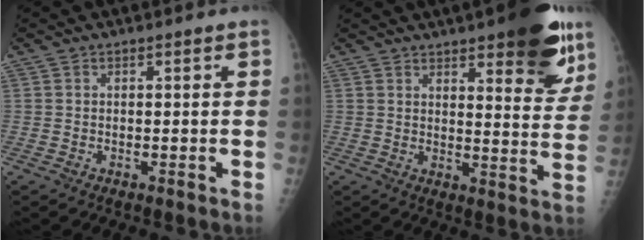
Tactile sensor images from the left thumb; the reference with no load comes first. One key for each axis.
{"total": 16.1, "fx": 9.7, "fy": 4.8, "fz": 11.9, "tx": -0.118, "ty": -0.051, "tz": 0.126}